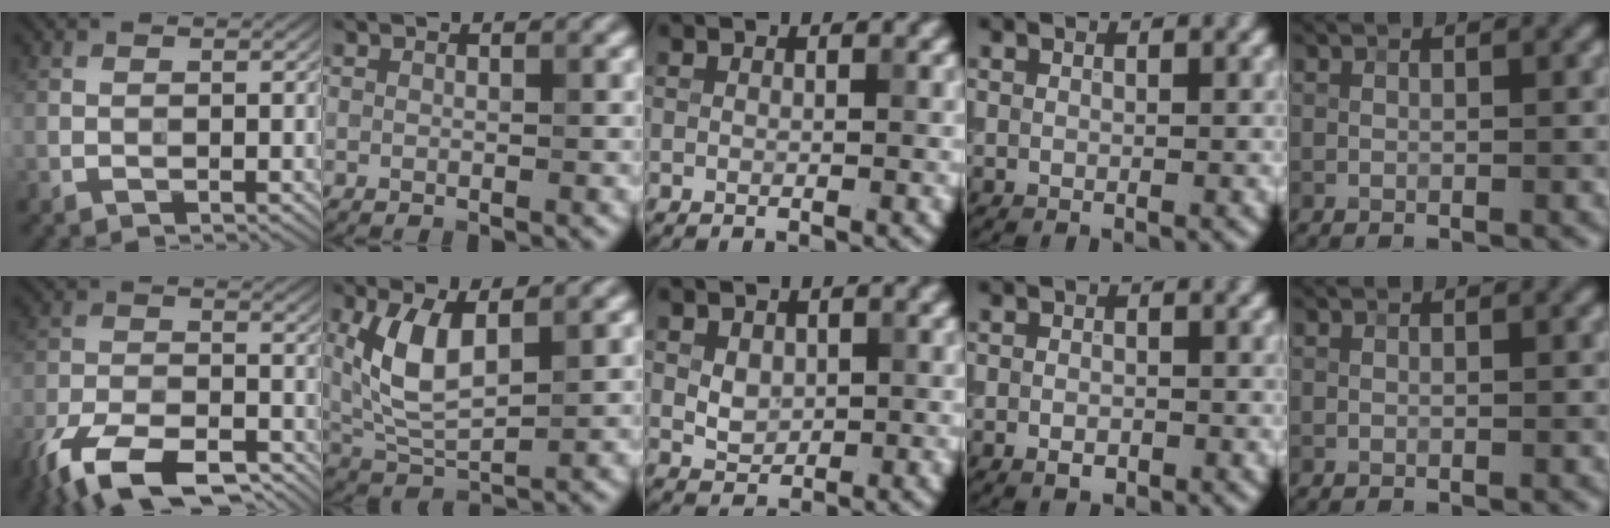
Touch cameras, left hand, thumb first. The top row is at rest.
{"thumb": {"total": 14.0, "force": [-10.0, 5.7, 7.9], "torque": [-0.174, -0.022, -0.174]}, "index": {"total": 5.7, "force": [1.3, 2.6, 4.9], "torque": [-0.115, -0.004, 0.031]}, "middle": {"total": 2.0, "force": [0.4, 1.5, 1.2], "torque": [-0.021, -0.003, 0.011]}, "ring": {"total": 1.1, "force": [-0.5, 0.7, 0.7], "torque": [-0.011, -0.001, -0.010]}}